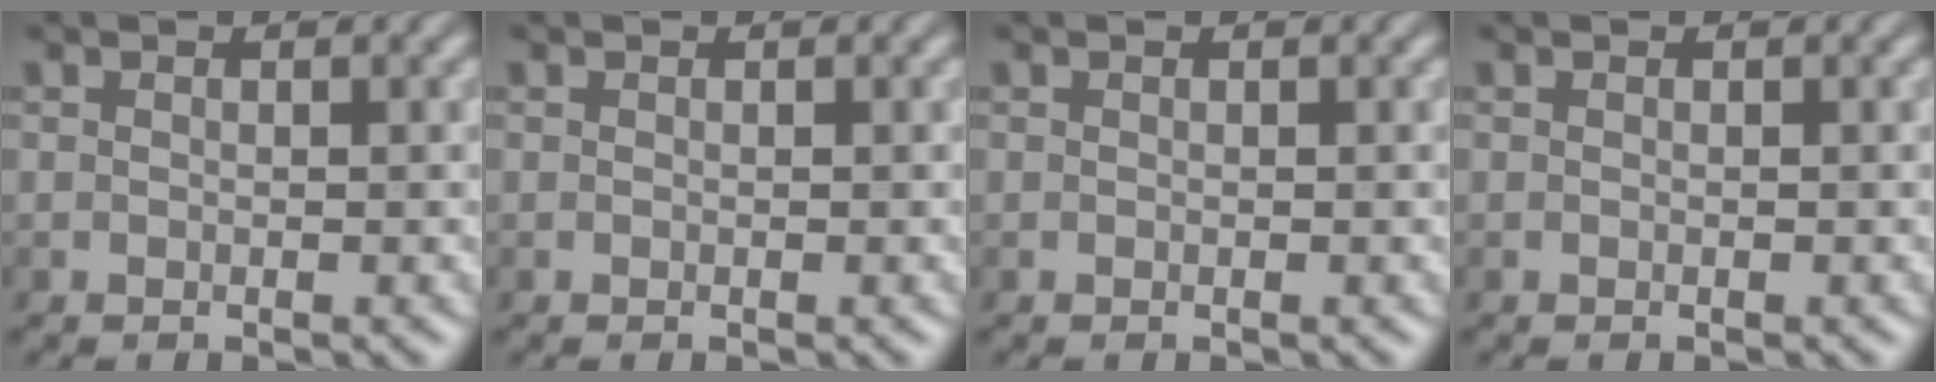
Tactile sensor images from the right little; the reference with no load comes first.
{"total": 0.0}
{"total": 0.0}
{"total": 0.0}